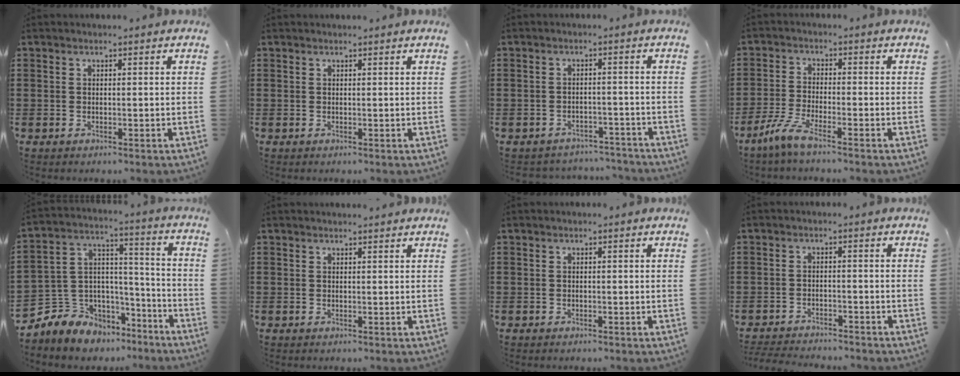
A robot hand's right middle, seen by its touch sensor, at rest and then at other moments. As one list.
[{"total": 0.0}, {"total": 2.8, "force": [-2.7, 0.4, -0.1], "torque": [-0.007, -0.001, -0.060]}, {"total": 4.7, "force": [-3.5, 0.2, 3.2], "torque": [-0.087, -0.017, -0.073]}, {"total": 6.4, "force": [-4.7, 4.3, -0.9], "torque": [-0.015, -0.013, -0.092]}, {"total": 0.8, "force": [0.8, -0.1, 0.0], "torque": [-0.001, -0.003, 0.015]}, {"total": 0.0}, {"total": 2.8, "force": [-2.8, 0.1, 0.1], "torque": [-0.014, -0.004, -0.061]}]